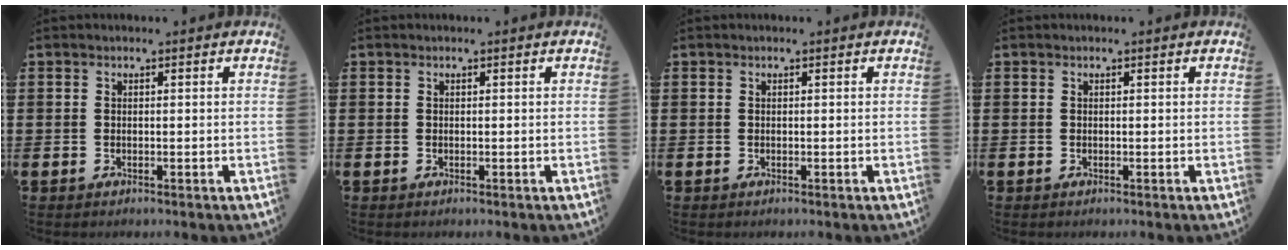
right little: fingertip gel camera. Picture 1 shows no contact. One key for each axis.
{"total": 0.0}
{"total": 0.0}
{"total": 0.0}